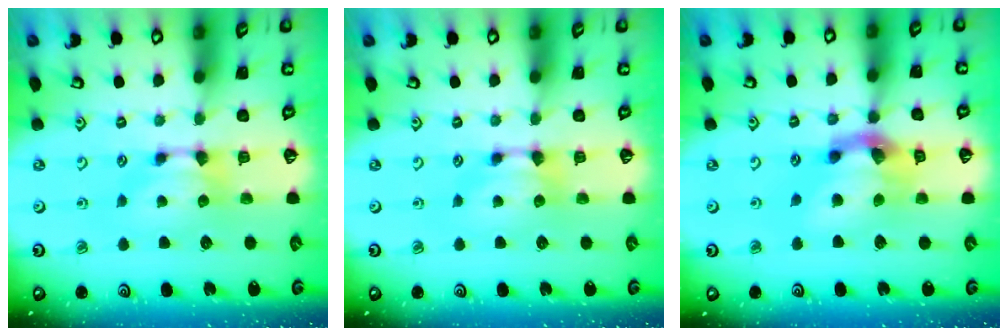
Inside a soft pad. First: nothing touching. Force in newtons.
{"total": 0.0}
{"total": 7.4, "press": 7.0, "slide": 2.3}